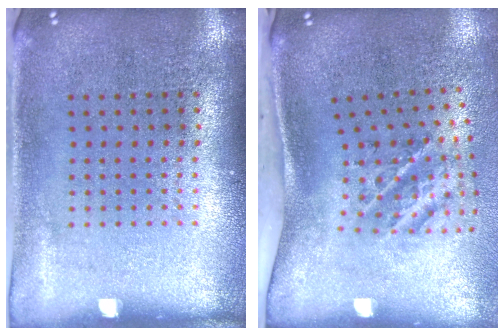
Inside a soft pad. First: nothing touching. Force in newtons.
{"total": 2.3, "press": 1.4, "slide": 1.8}